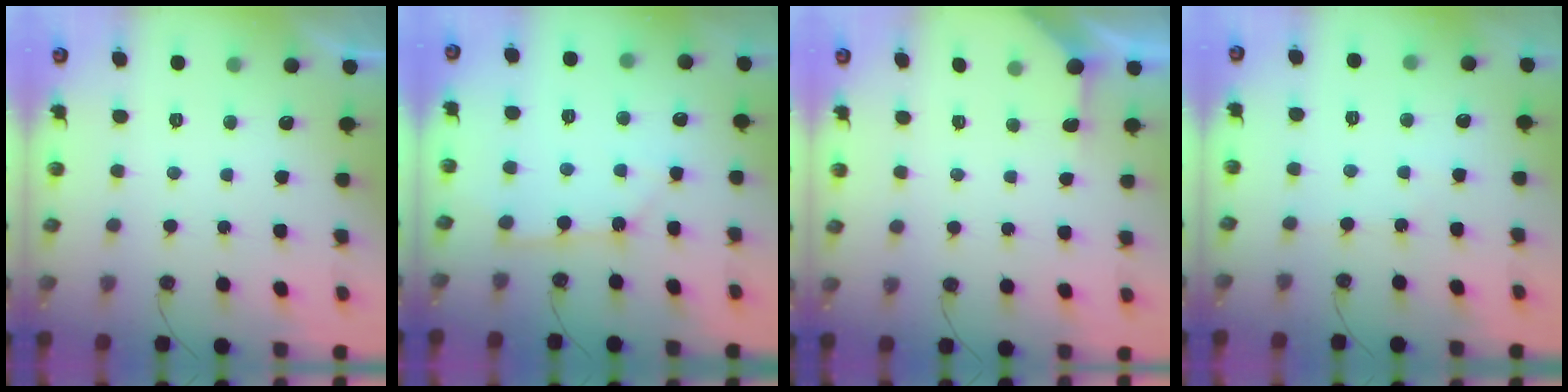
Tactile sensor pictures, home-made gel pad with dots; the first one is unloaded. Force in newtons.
{"total": 2.3, "press": 2.3, "slide": 0.2}
{"total": 2.4, "press": 2.4, "slide": 0.3}
{"total": 2.7, "press": 2.7, "slide": 0.4}